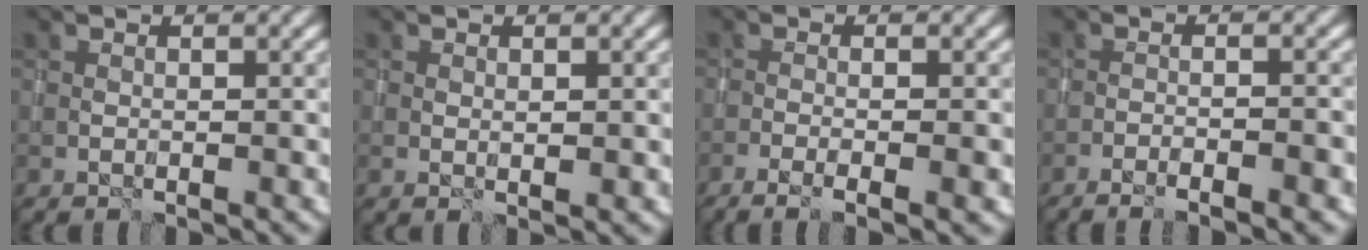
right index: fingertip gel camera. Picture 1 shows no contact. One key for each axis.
{"total": 0.8, "fx": 0.1, "fy": 0.3, "fz": 0.7, "tx": -0.011, "ty": -0.002, "tz": 0.003}
{"total": 4.1, "fx": -1.8, "fy": 1.1, "fz": 3.5, "tx": -0.051, "ty": -0.001, "tz": -0.034}
{"total": 4.5, "fx": -2.8, "fy": 0.9, "fz": 3.4, "tx": -0.044, "ty": 0.015, "tz": -0.046}